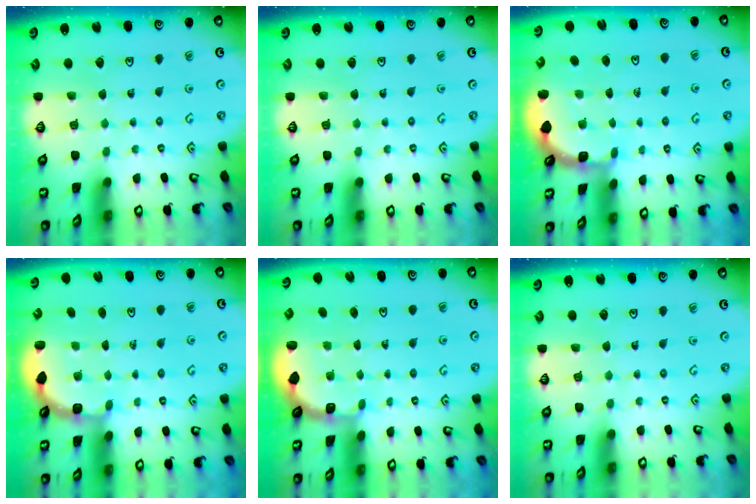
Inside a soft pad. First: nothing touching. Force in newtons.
{"total": 0.0}
{"total": 2.0, "press": 2.0, "slide": 0.3}
{"total": 3.1, "press": 2.4, "slide": 1.9}
{"total": 1.9, "press": 1.8, "slide": 0.7}
{"total": 0.0}